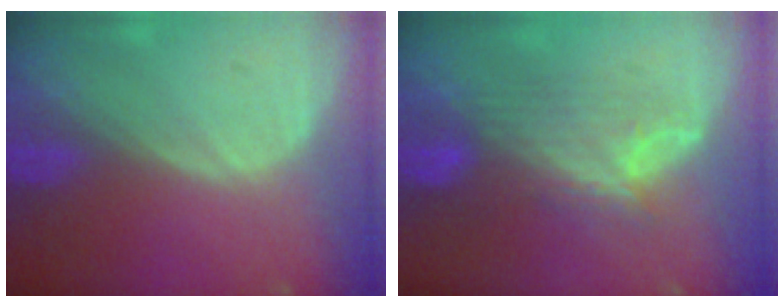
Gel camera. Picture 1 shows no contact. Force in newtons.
{"total": 7.7, "press": 7.4, "slide": 2.2}